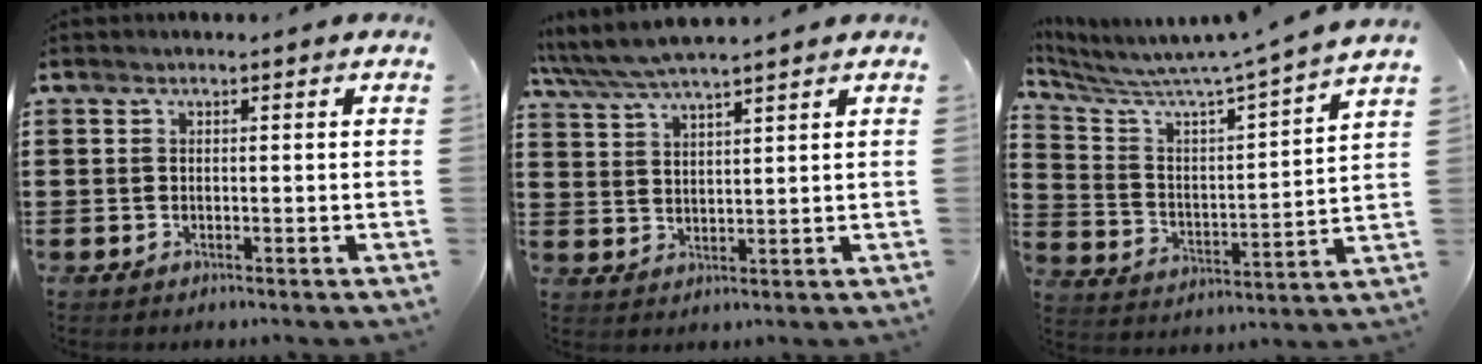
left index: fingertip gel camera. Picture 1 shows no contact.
{"total": 5.0, "force": [4.5, 0.3, 2.0], "torque": [-0.053, -0.015, 0.080]}
{"total": 6.0, "force": [5.6, -0.9, 2.2], "torque": [-0.073, -0.060, 0.081]}